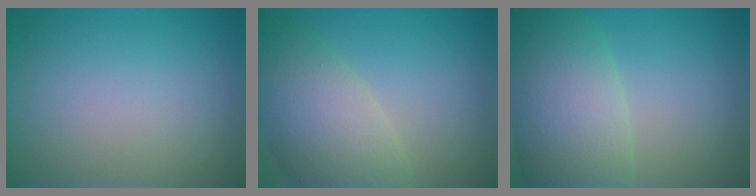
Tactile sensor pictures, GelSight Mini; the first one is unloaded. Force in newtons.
{"total": 7.2, "press": 7.2, "slide": 0.6}
{"total": 8.3, "press": 8.3, "slide": 0.5}